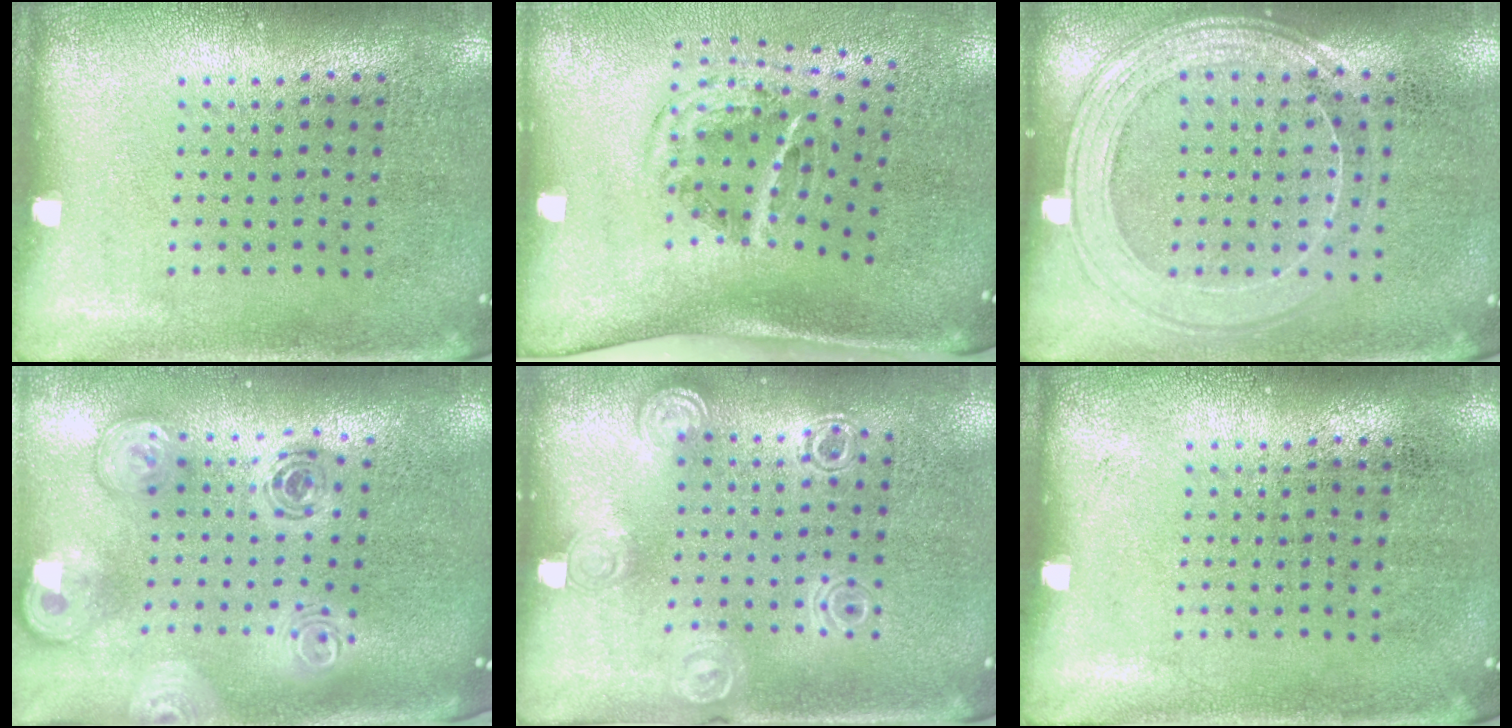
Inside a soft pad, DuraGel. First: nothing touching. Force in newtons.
{"total": 2.1, "press": 1.2, "slide": 1.7}
{"total": 1.6, "press": 1.5, "slide": 0.6}
{"total": 2.1, "press": 1.7, "slide": 1.3}
{"total": 1.3, "press": 1.2, "slide": 0.3}
{"total": 0.0}